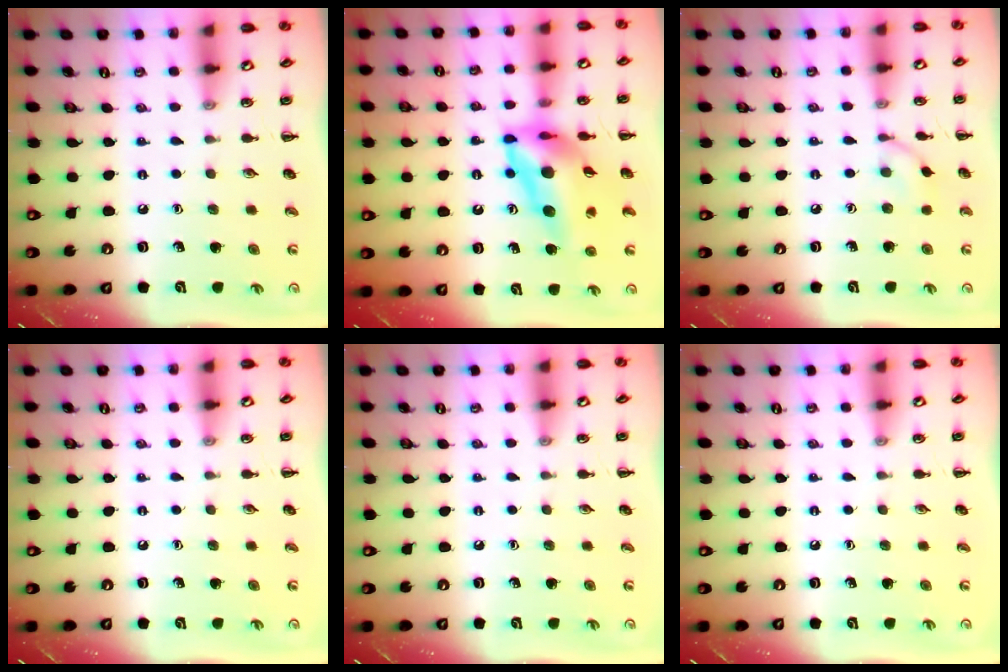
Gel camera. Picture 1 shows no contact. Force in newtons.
{"total": 15.8, "press": 15.0, "slide": 4.9}
{"total": 5.7, "press": 5.5, "slide": 1.2}
{"total": 0.0}
{"total": 0.0}
{"total": 0.0}